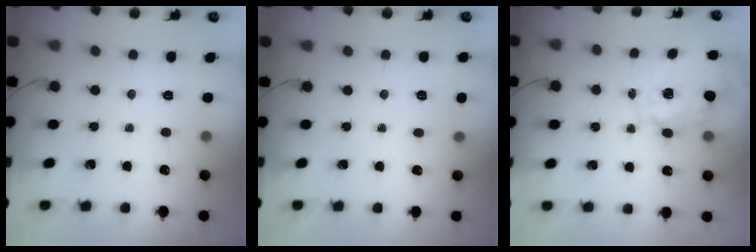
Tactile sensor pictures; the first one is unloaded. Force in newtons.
{"total": 5.0, "press": 4.8, "slide": 1.5}
{"total": 2.8, "press": 2.6, "slide": 0.9}